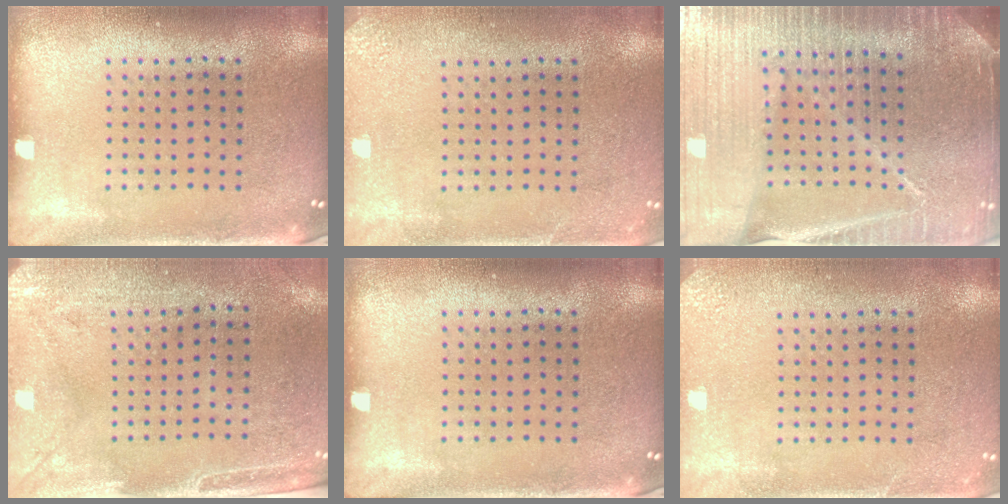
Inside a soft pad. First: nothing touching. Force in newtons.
{"total": 2.4, "press": 2.4, "slide": 0.3}
{"total": 5.5, "press": 4.9, "slide": 2.5}
{"total": 3.0, "press": 2.4, "slide": 1.7}
{"total": 0.0}
{"total": 2.4, "press": 2.4, "slide": 0.3}